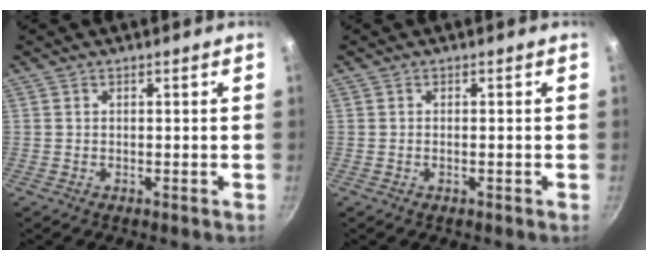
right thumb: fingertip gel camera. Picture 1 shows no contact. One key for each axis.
{"total": 0.6, "fx": -0.2, "fy": 0.2, "fz": 0.5, "tx": -0.013, "ty": 0.004, "tz": -0.004}